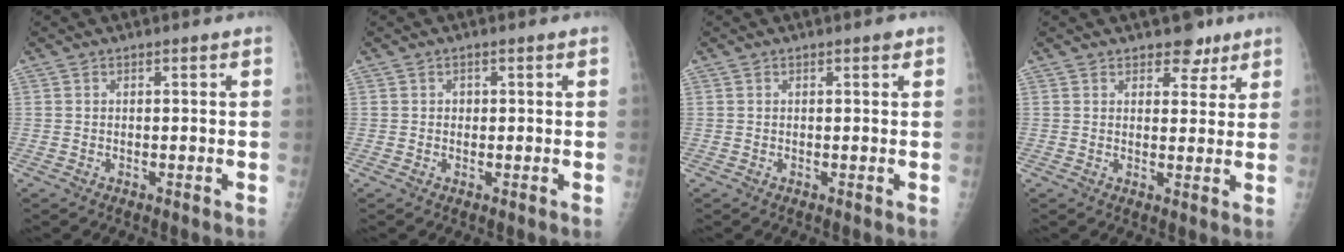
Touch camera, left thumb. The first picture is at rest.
{"total": 0.9, "force": [0.1, 0.8, 0.4], "torque": [0.002, 0.002, 0.001]}
{"total": 0.8, "force": [0.5, 0.2, 0.6], "torque": [-0.008, 0.000, 0.005]}
{"total": 4.5, "force": [3.3, 2.6, 1.5], "torque": [0.009, -0.017, 0.045]}